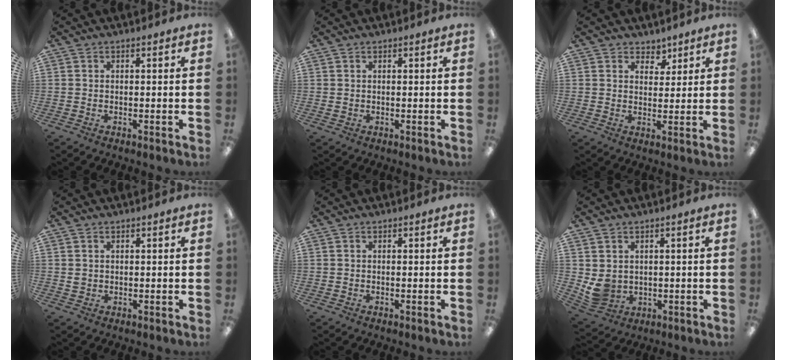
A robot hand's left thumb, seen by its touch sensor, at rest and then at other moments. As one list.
[{"total": 0.8, "force": [0.5, 0.6, 0.2], "torque": [-0.005, 0.003, 0.008]}, {"total": 4.0, "force": [2.9, 2.7, 0.3], "torque": [0.006, -0.018, 0.048]}, {"total": 1.4, "force": [0.7, 1.2, 0.4], "torque": [-0.009, 0.002, 0.014]}, {"total": 0.0}, {"total": 5.6, "force": [1.9, 4.7, 2.3], "torque": [-0.057, -0.008, 0.040]}]